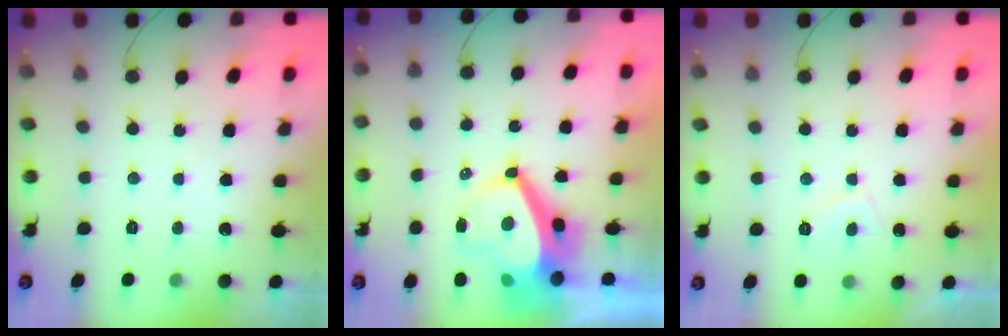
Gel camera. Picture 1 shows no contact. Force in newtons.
{"total": 9.0, "press": 8.9, "slide": 0.8}
{"total": 2.1, "press": 2.0, "slide": 0.7}